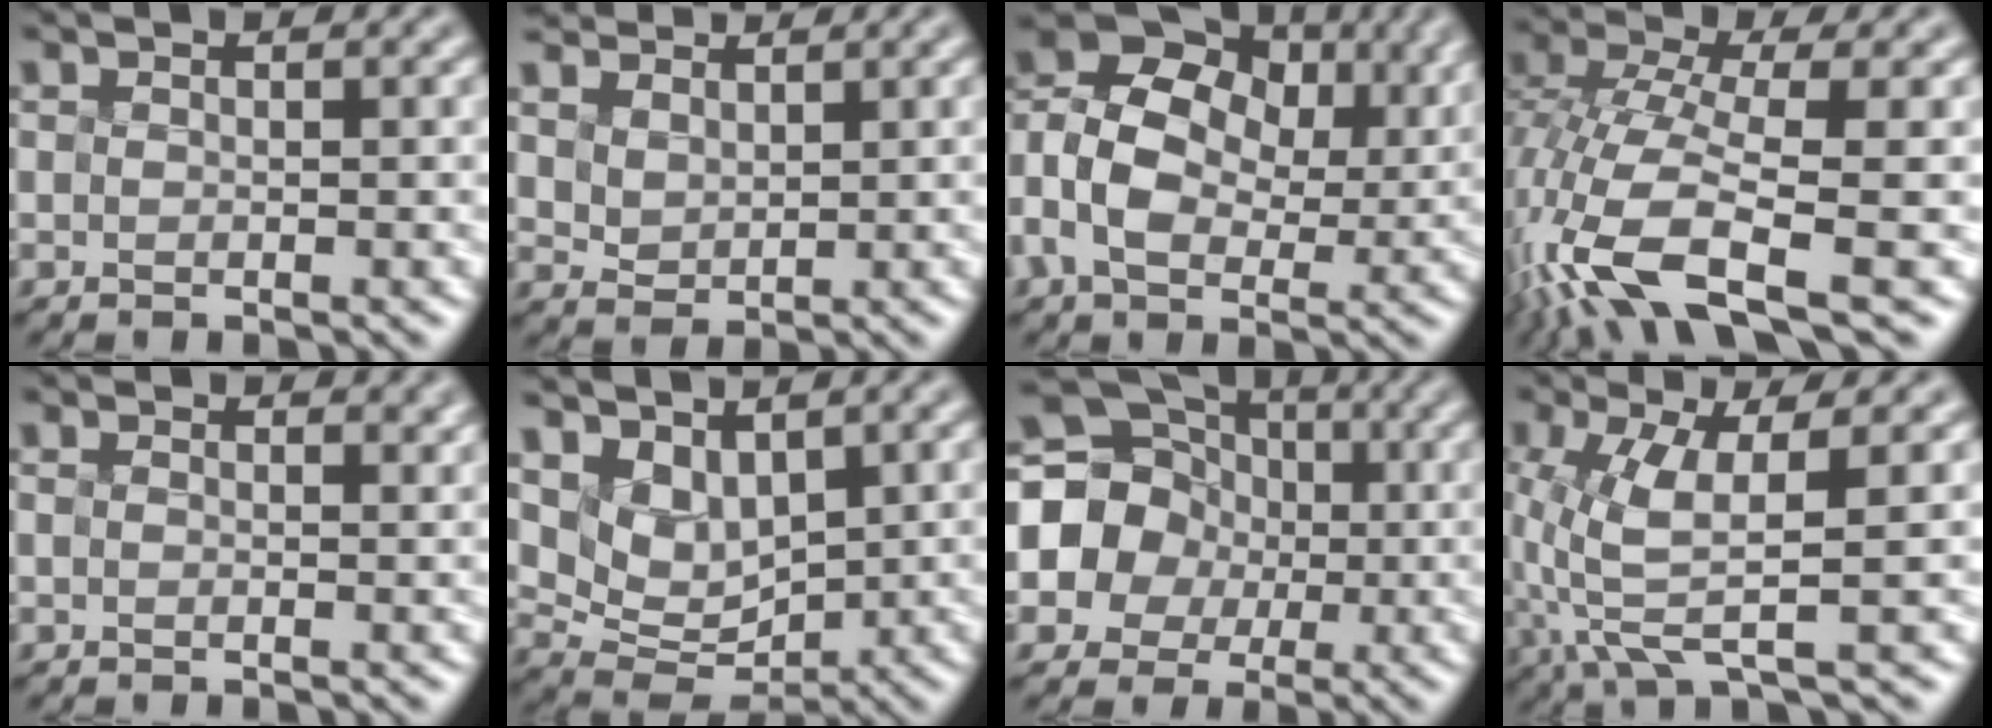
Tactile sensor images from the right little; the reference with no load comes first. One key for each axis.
{"total": 2.0, "fx": 1.9, "fy": 0.0, "fz": -0.8, "tx": -0.023, "ty": -0.006, "tz": 0.074}
{"total": 8.0, "fx": -0.1, "fy": 6.2, "fz": 5.0, "tx": -0.122, "ty": 0.004, "tz": 0.021}
{"total": 9.3, "fx": -6.1, "fy": 2.1, "fz": 6.7, "tx": -0.167, "ty": -0.014, "tz": -0.088}
{"total": 0.0}
{"total": 3.0, "fx": 2.0, "fy": 1.9, "fz": 1.2, "tx": -0.047, "ty": -0.011, "tz": 0.076}
{"total": 7.8, "fx": -1.6, "fy": 7.5, "fz": 1.4, "tx": -0.063, "ty": 0.016, "tz": -0.024}
{"total": 3.4, "fx": -1.3, "fy": -0.1, "fz": 3.2, "tx": -0.102, "ty": -0.016, "tz": 0.010}